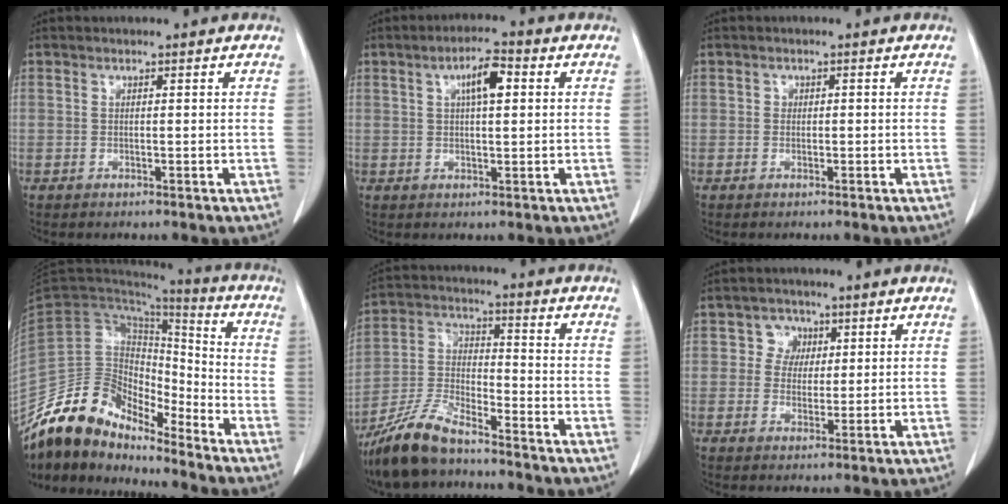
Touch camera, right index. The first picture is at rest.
{"total": 5.4, "force": [1.6, 1.5, 4.9], "torque": [-0.086, 0.009, 0.026]}
{"total": 0.8, "force": [0.0, 0.6, 0.4], "torque": [-0.005, 0.001, -0.003]}
{"total": 13.9, "force": [-12.2, 5.1, 4.2], "torque": [-0.064, 0.056, -0.231]}
{"total": 10.7, "force": [-8.6, 2.2, 5.9], "torque": [-0.129, -0.011, -0.171]}
{"total": 3.6, "force": [1.1, 3.3, 0.7], "torque": [-0.002, 0.008, 0.014]}